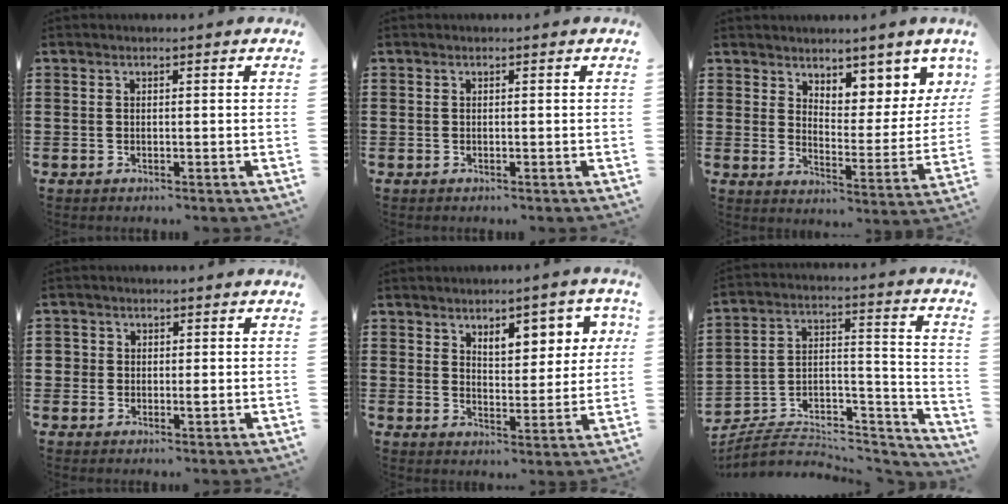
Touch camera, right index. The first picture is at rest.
{"total": 0.0}
{"total": 5.9, "force": [5.4, 2.3, 0.4], "torque": [-0.024, -0.043, 0.096]}
{"total": 1.8, "force": [0.0, 1.6, 0.9], "torque": [-0.022, 0.007, -0.001]}
{"total": 6.3, "force": [3.8, 3.1, 3.9], "torque": [-0.064, -0.004, 0.062]}
{"total": 4.7, "force": [-3.8, 2.4, 1.4], "torque": [-0.025, -0.002, -0.074]}